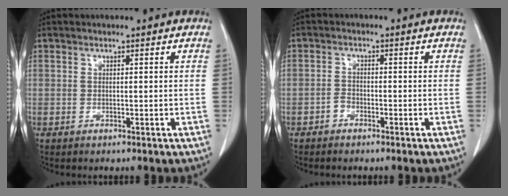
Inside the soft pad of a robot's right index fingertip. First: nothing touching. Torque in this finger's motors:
{"motor_torque": [-0.13, -0.15, 0.02, -0.02]}